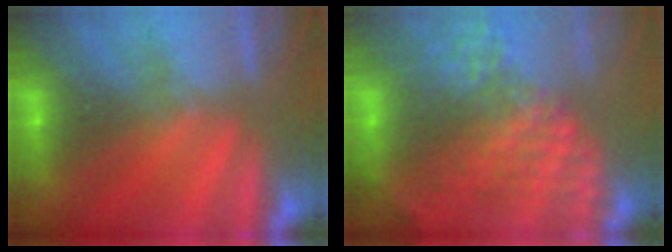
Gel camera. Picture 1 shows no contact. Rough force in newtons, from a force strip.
{"total": 12.7}